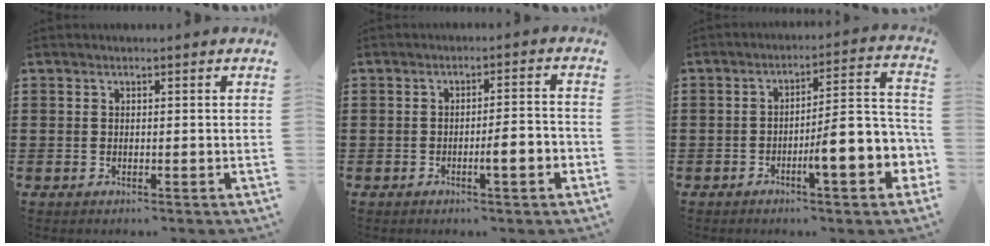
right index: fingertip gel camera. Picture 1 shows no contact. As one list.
[{"total": 4.1, "force": [-1.6, 0.4, 3.7], "torque": [-0.061, 0.001, -0.029]}, {"total": 9.7, "force": [-3.4, 1.9, 8.8], "torque": [-0.135, -0.020, -0.064]}]